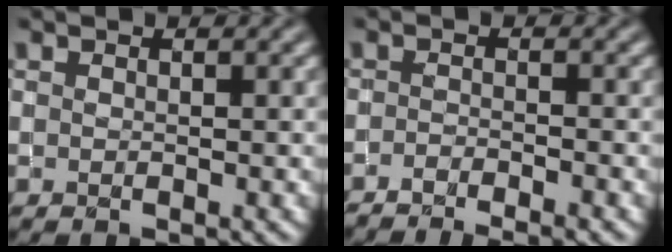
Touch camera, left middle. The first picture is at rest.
{"total": 3.8, "force": [-3.0, 0.5, 2.2], "torque": [-0.038, 0.000, -0.055]}